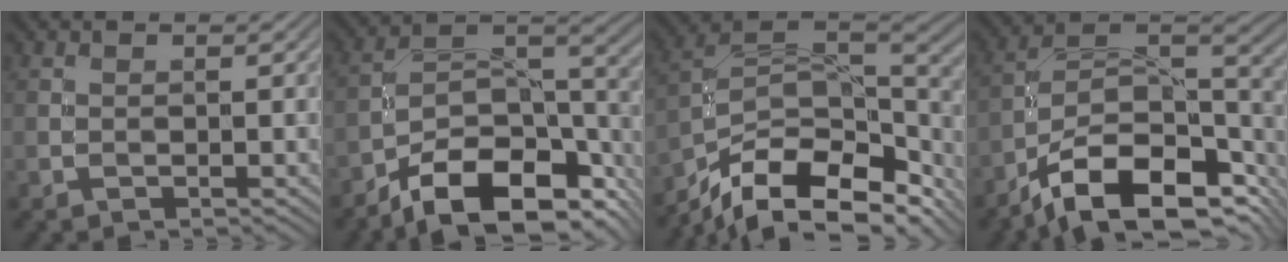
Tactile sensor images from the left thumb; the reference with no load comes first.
{"total": 15.8, "force": [-10.5, 6.8, 9.7], "torque": [-0.198, -0.028, -0.163]}
{"total": 15.8, "force": [-9.8, 7.7, 9.7], "torque": [-0.197, -0.023, -0.163]}
{"total": 14.9, "force": [-9.1, 6.4, 9.9], "torque": [-0.195, -0.020, -0.149]}